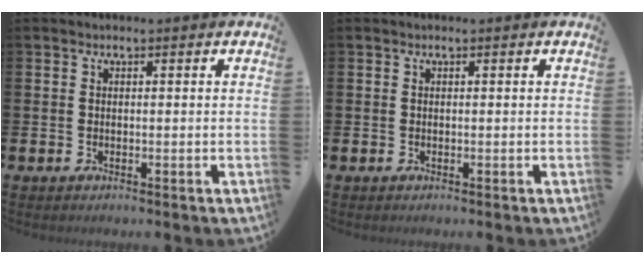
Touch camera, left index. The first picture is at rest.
{"total": 0.0}